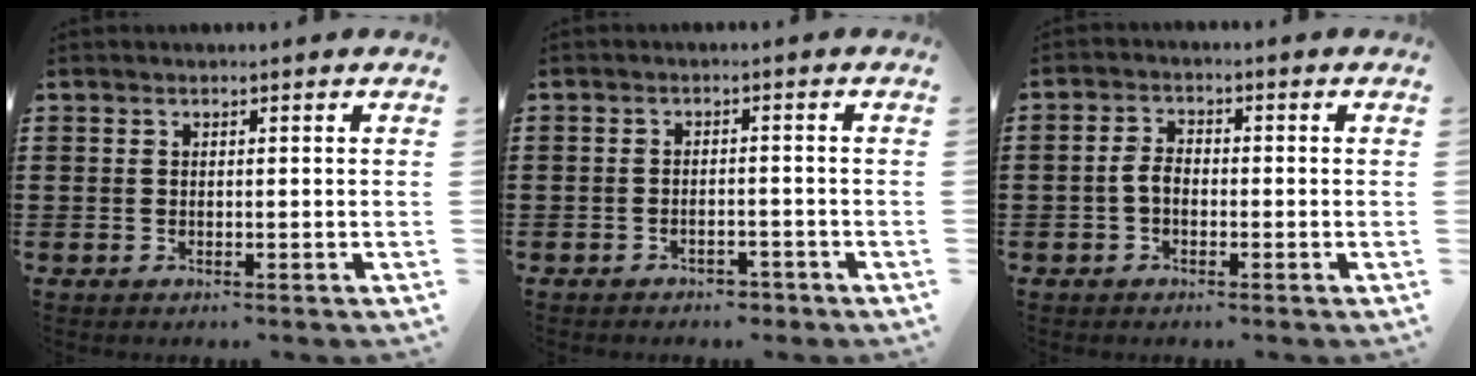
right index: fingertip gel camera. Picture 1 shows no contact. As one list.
[{"total": 1.9, "force": [-1.9, 0.1, 0.2], "torque": [-0.012, -0.003, -0.039]}, {"total": 3.0, "force": [-0.8, 1.8, 2.3], "torque": [-0.066, -0.004, -0.023]}]